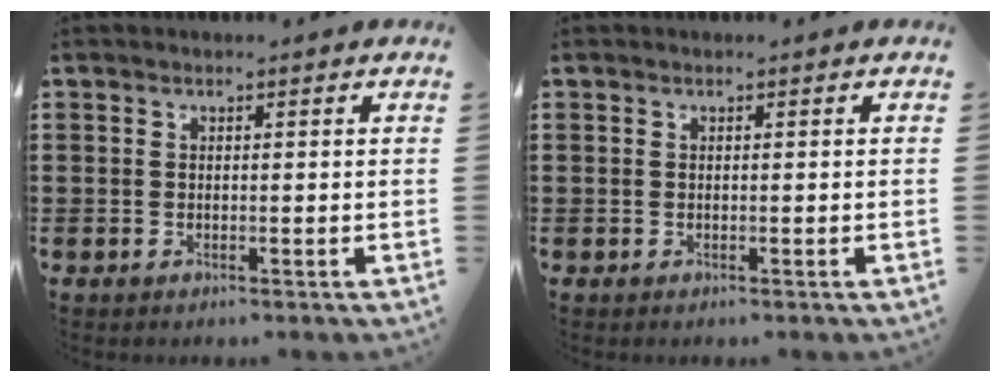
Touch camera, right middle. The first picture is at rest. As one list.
[{"total": 0.0}]